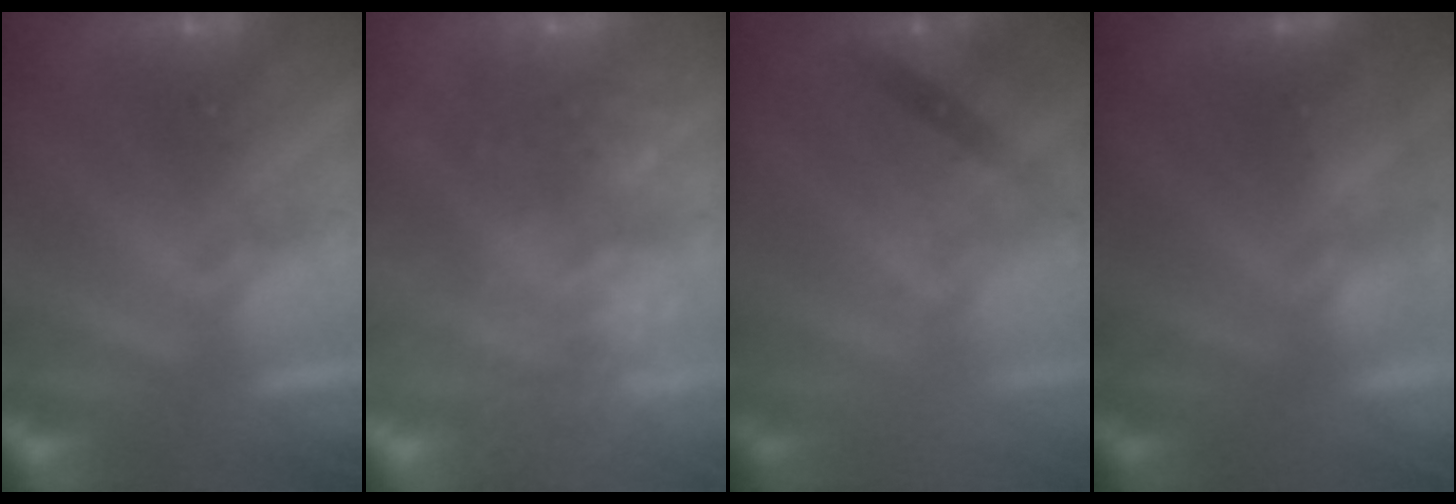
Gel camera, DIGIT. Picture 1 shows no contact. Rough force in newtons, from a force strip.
{"total": 9.1}
{"total": 2.6}
{"total": 3.4}